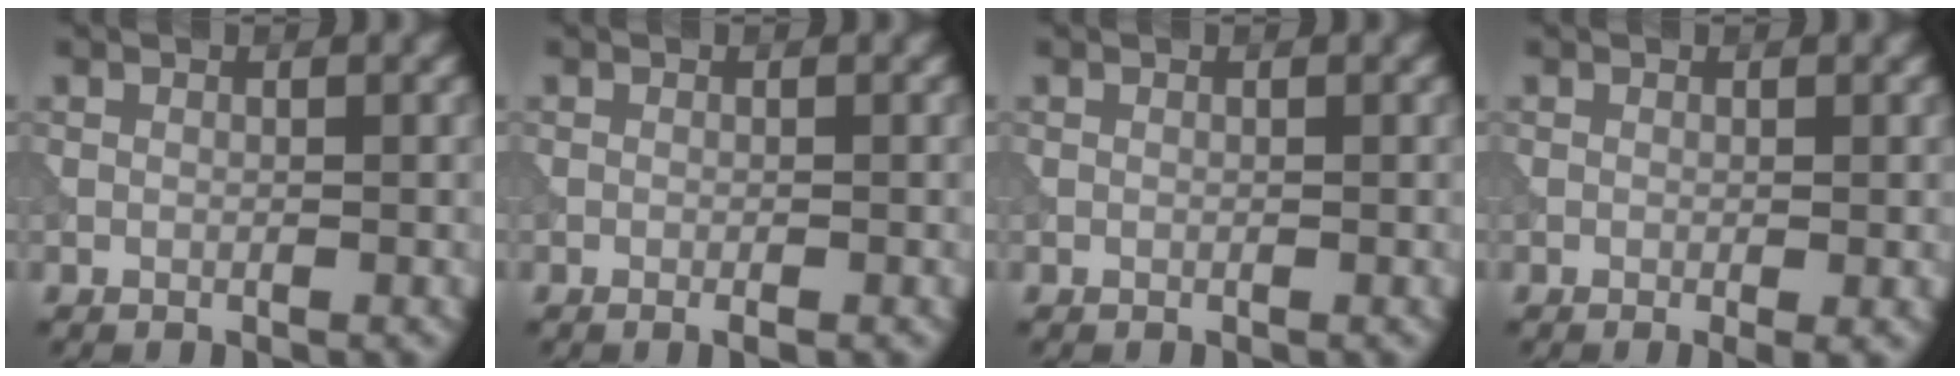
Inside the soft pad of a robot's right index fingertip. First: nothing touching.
{"total": 0.7, "force": [-0.3, 0.1, 0.6], "torque": [-0.009, -0.003, -0.006]}
{"total": 0.0}
{"total": 1.3, "force": [-0.3, 0.2, 1.3], "torque": [-0.018, -0.008, -0.005]}